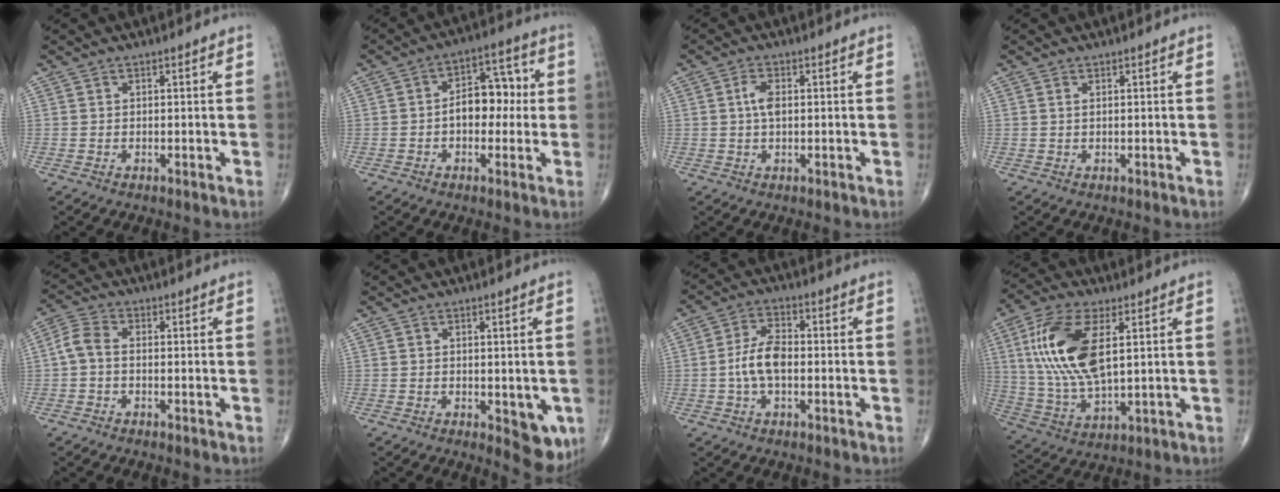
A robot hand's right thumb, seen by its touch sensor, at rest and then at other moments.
{"total": 9.3, "force": [-0.3, 6.1, 7.1], "torque": [-0.070, 0.033, -0.013]}
{"total": 3.2, "force": [0.3, 1.6, 2.8], "torque": [-0.059, 0.005, 0.002]}
{"total": 0.6, "force": [0.2, 0.2, 0.5], "torque": [-0.013, 0.005, 0.005]}
{"total": 4.1, "force": [-0.6, 2.5, 3.2], "torque": [-0.070, 0.014, -0.023]}
{"total": 6.0, "force": [-1.6, 2.8, 5.1], "torque": [-0.036, -0.007, -0.015]}
{"total": 6.9, "force": [-1.1, 3.5, 5.9], "torque": [-0.118, 0.019, -0.025]}
{"total": 16.9, "force": [4.1, 7.4, 14.6], "torque": [-0.305, -0.009, 0.084]}